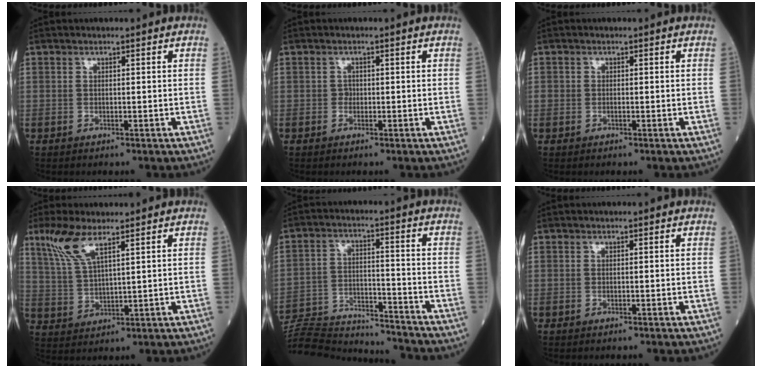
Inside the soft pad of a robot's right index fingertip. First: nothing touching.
{"total": 0.8, "force": [-0.2, 0.7, 0.3], "torque": [-0.001, 0.003, -0.004]}
{"total": 1.0, "force": [-0.2, 0.8, 0.6], "torque": [-0.015, 0.003, -0.003]}
{"total": 7.0, "force": [4.6, 1.2, 5.2], "torque": [-0.122, 0.006, 0.100]}
{"total": 19.5, "force": [-18.9, 1.7, 4.6], "torque": [-0.111, -0.001, -0.290]}
{"total": 0.0}